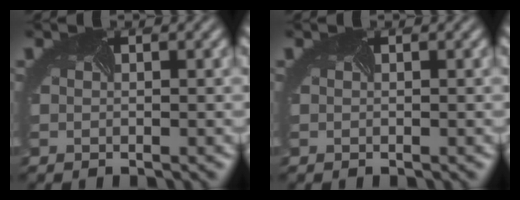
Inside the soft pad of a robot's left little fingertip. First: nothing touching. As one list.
[{"total": 0.0}]